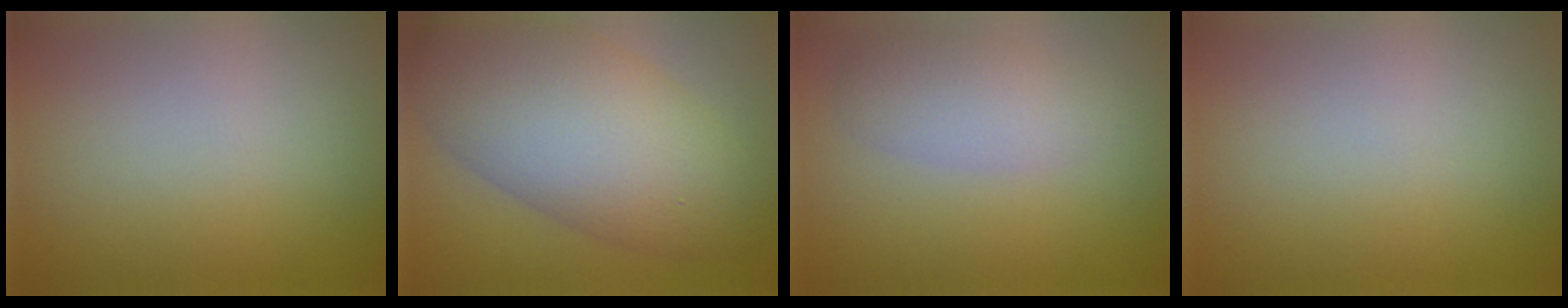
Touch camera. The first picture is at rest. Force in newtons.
{"total": 10.4, "press": 10.4, "slide": 0.2}
{"total": 2.9, "press": 2.9, "slide": 0.1}
{"total": 0.5, "press": 0.5, "slide": 0.1}